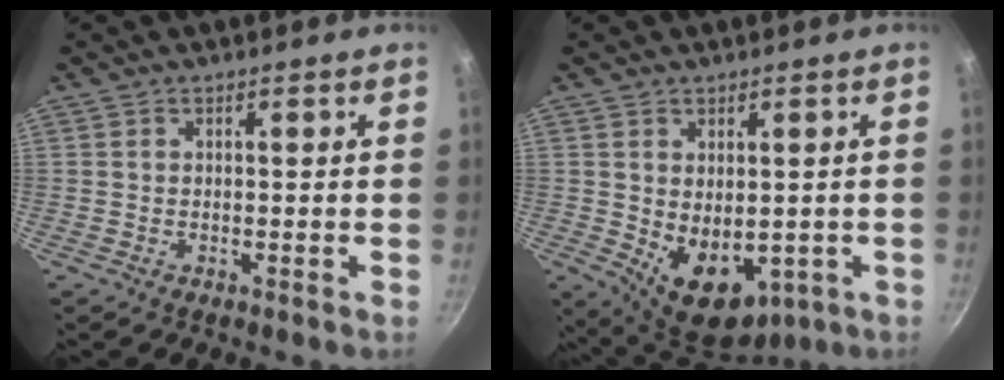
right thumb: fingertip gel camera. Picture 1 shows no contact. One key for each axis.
{"total": 11.4, "fx": -1.6, "fy": 7.7, "fz": 8.3, "tx": -0.097, "ty": -0.019, "tz": 0.003}